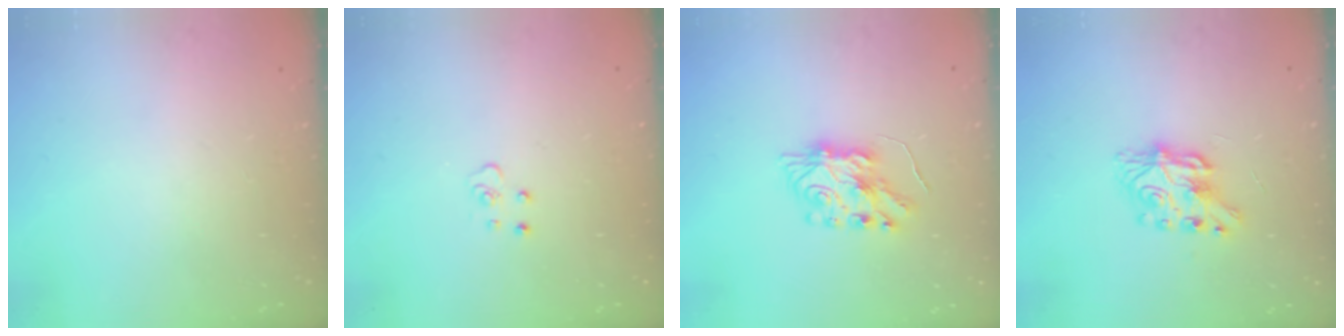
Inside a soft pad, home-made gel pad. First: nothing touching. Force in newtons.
{"total": 4.4, "press": 4.3, "slide": 0.3}
{"total": 7.3, "press": 7.3, "slide": 0.5}
{"total": 7.9, "press": 7.9, "slide": 0.3}